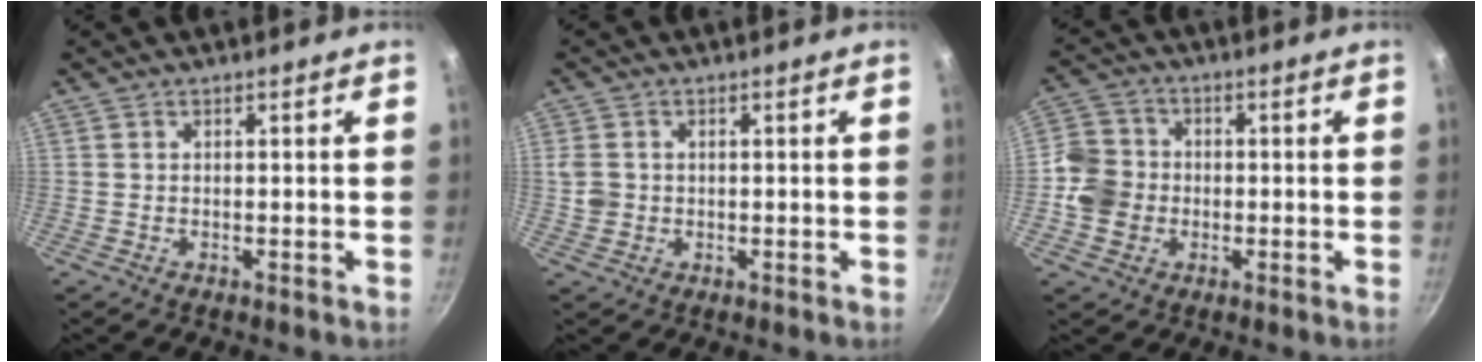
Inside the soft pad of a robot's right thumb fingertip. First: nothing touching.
{"total": 3.4, "force": [0.1, 3.0, 1.6], "torque": [-0.025, 0.002, 0.004]}
{"total": 7.6, "force": [-1.2, 6.9, 3.1], "torque": [-0.032, 0.014, -0.040]}